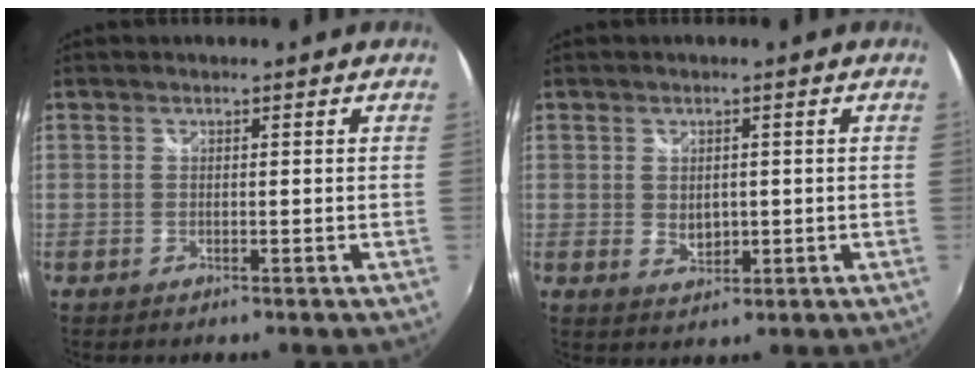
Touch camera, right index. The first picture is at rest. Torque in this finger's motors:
{"motor_torque": [-0.03, 0.01, 0.15, 0.01]}